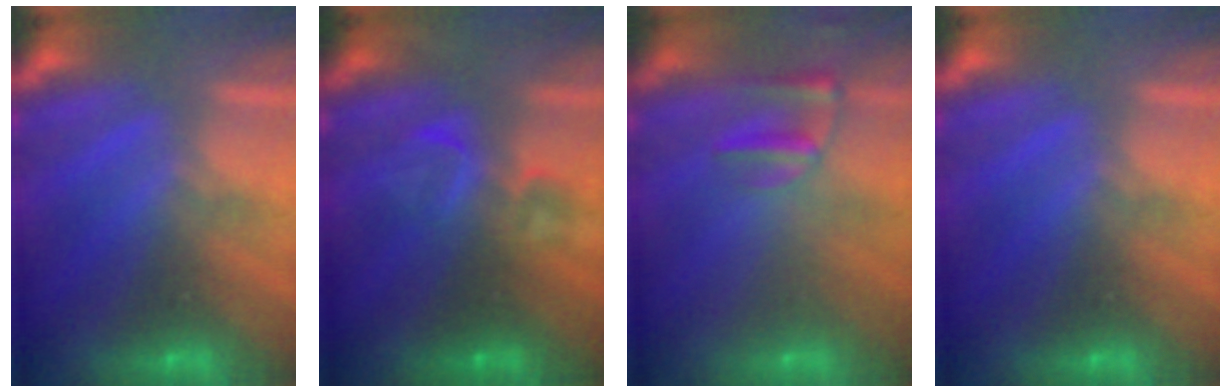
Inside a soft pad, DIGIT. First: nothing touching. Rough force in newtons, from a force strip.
{"total": 3.9}
{"total": 2.4}
{"total": 0.0}